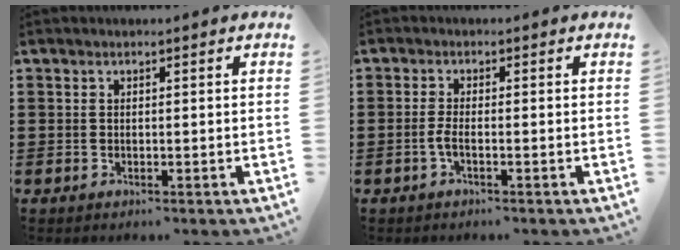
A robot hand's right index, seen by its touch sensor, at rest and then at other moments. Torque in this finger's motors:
{"motor_torque": [0.15, 1.99, -0.06, 0.01]}